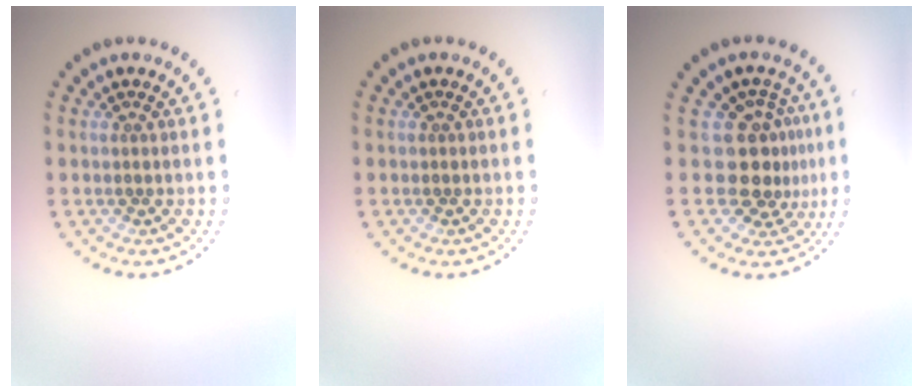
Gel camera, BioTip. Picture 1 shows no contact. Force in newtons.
{"total": 0.0}
{"total": 3.4, "press": 2.6, "slide": 2.2}